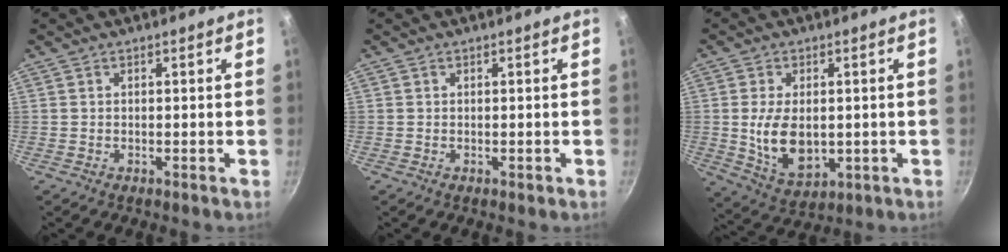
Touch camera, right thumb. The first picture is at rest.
{"total": 0.5, "force": [-0.1, 0.4, 0.3], "torque": [0.001, 0.001, -0.002]}
{"total": 10.4, "force": [-0.1, 6.4, 8.1], "torque": [-0.136, -0.013, 0.015]}